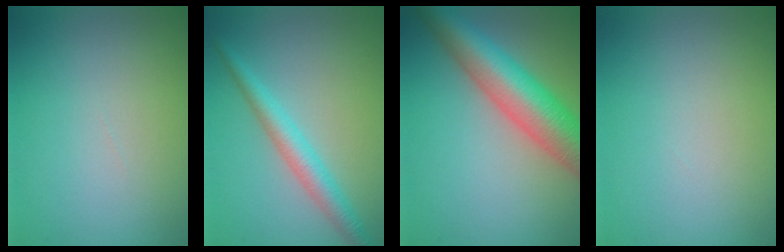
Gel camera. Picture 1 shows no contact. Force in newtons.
{"total": 3.1, "press": 3.1, "slide": 0.0}
{"total": 8.8, "press": 8.8, "slide": 0.3}
{"total": 0.0}